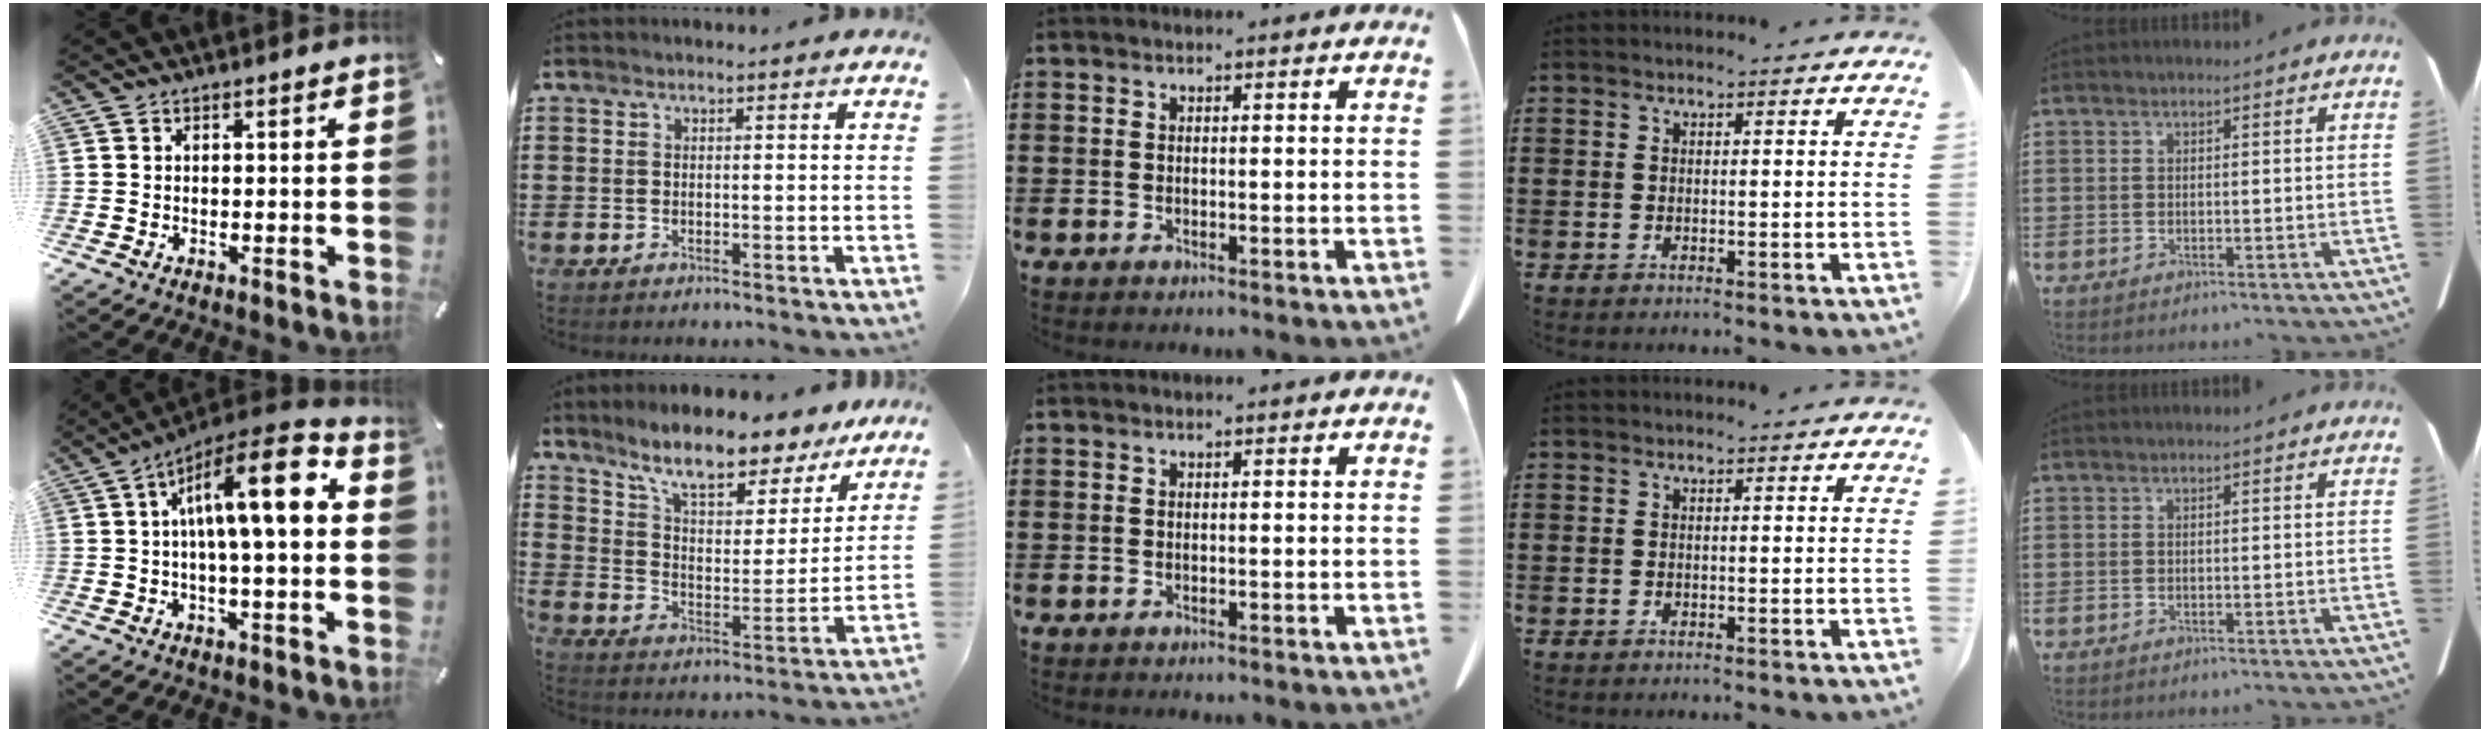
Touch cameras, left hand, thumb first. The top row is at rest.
{"thumb": {"total": 15.4, "force": [3.3, 3.9, 14.5], "torque": [-0.227, -0.017, 0.048]}, "index": {"total": 9.3, "force": [8.1, 1.9, 4.1], "torque": [-0.099, -0.053, 0.138]}}